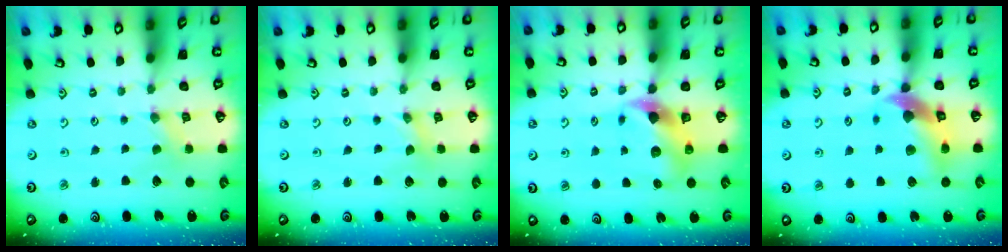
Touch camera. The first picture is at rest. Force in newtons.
{"total": 0.0}
{"total": 7.8, "press": 7.7, "slide": 1.2}
{"total": 12.2, "press": 12.0, "slide": 1.9}